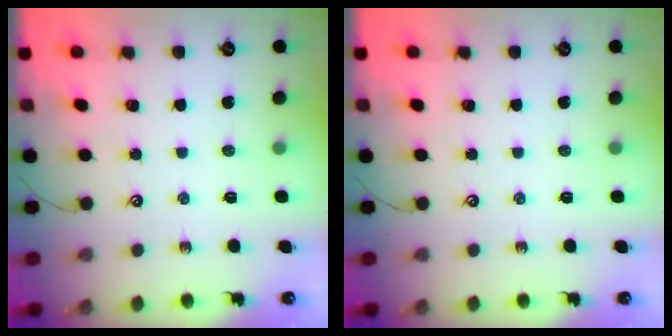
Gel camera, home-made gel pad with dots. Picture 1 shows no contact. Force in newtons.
{"total": 0.0}